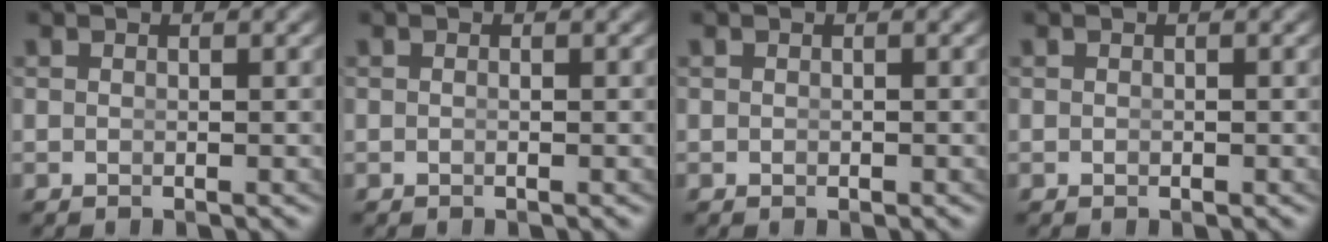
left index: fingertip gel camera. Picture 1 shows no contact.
{"total": 0.0}
{"total": 0.0}
{"total": 0.0}